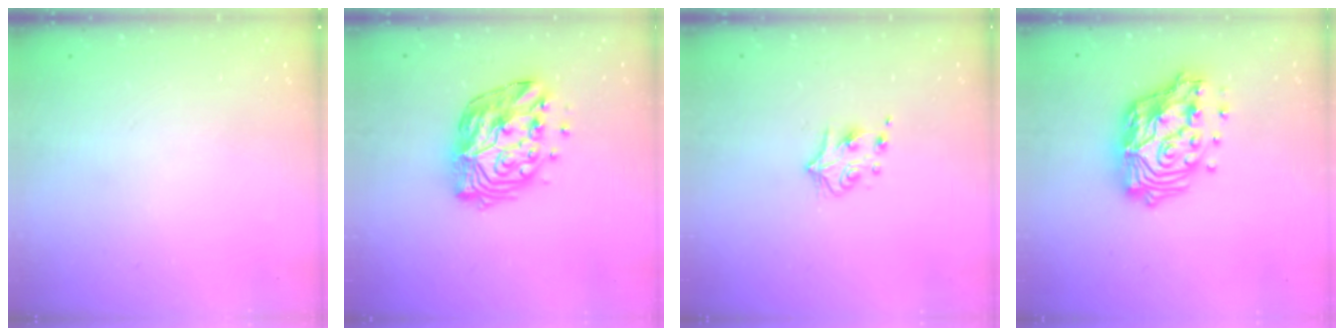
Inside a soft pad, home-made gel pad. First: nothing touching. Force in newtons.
{"total": 14.2, "press": 14.2, "slide": 1.3}
{"total": 5.0, "press": 4.9, "slide": 0.6}
{"total": 17.2, "press": 17.1, "slide": 1.6}